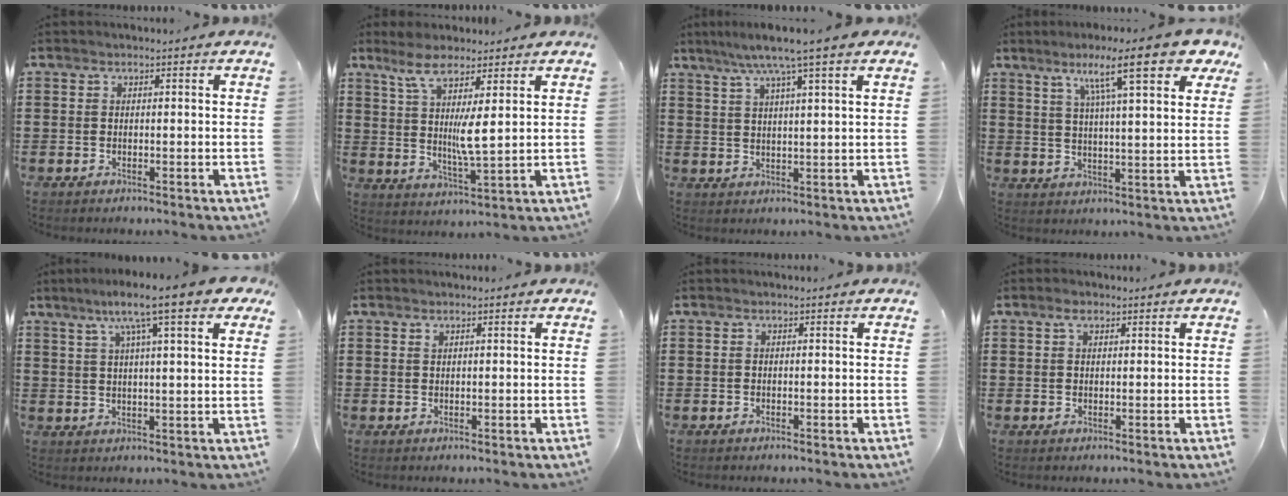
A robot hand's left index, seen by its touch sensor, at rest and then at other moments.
{"total": 7.3, "force": [3.8, 1.1, 6.2], "torque": [-0.121, -0.015, 0.063]}
{"total": 6.1, "force": [4.5, -0.4, 4.2], "torque": [-0.093, -0.008, 0.076]}
{"total": 13.3, "force": [8.4, 1.8, 10.1], "torque": [-0.183, -0.018, 0.133]}
{"total": 9.9, "force": [6.2, 1.1, 7.6], "torque": [-0.149, -0.007, 0.100]}
{"total": 0.7, "force": [0.5, 0.2, 0.4], "torque": [-0.011, 0.001, 0.009]}
{"total": 0.0}
{"total": 1.7, "force": [1.0, 0.9, 1.0], "torque": [-0.022, 0.005, 0.018]}